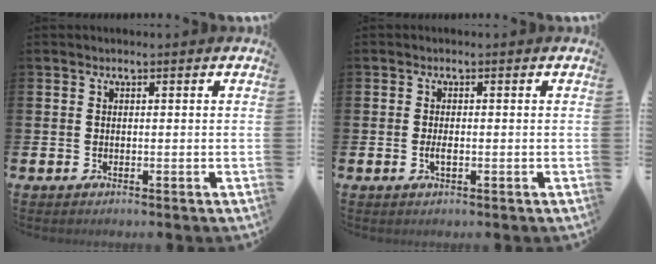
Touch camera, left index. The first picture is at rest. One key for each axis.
{"total": 1.4, "fx": -0.3, "fy": 0.5, "fz": 1.3, "tx": -0.023, "ty": 0.000, "tz": -0.006}